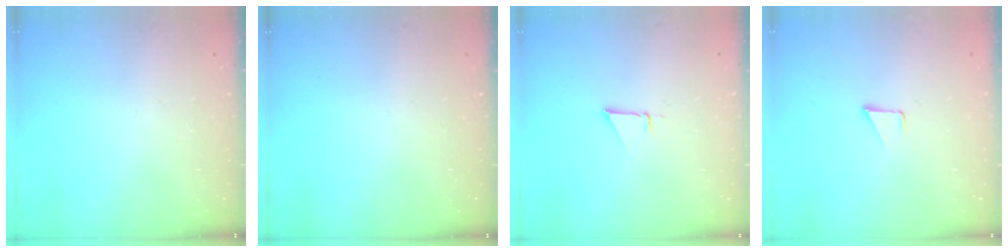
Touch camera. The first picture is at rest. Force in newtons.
{"total": 0.0}
{"total": 3.1, "press": 3.1, "slide": 0.2}
{"total": 1.7, "press": 1.7, "slide": 0.1}